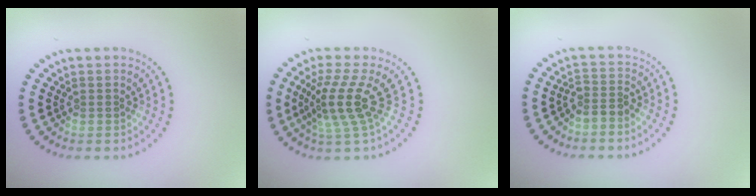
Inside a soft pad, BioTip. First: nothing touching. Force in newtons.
{"total": 4.0, "press": 2.8, "slide": 2.8}
{"total": 1.8, "press": 1.3, "slide": 1.2}